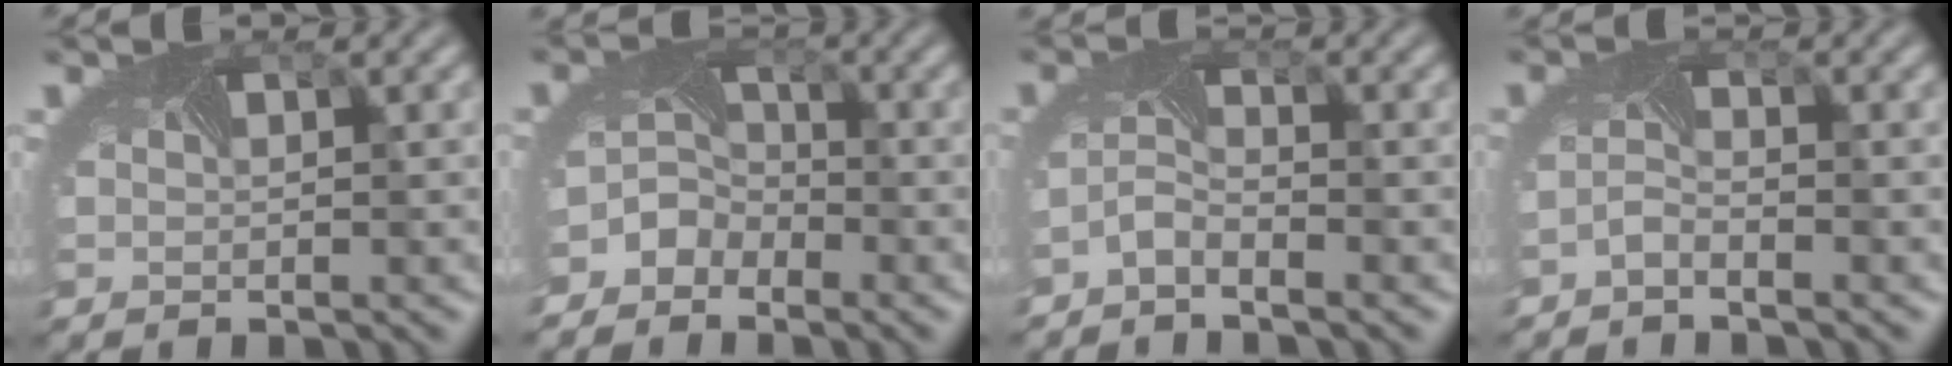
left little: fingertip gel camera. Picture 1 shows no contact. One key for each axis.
{"total": 3.3, "fx": -2.5, "fy": 2.0, "fz": 0.6, "tx": -0.007, "ty": -0.002, "tz": -0.055}
{"total": 1.8, "fx": -1.7, "fy": 0.3, "fz": 0.6, "tx": -0.026, "ty": -0.001, "tz": -0.041}
{"total": 1.3, "fx": -1.3, "fy": 0.0, "fz": 0.3, "tx": -0.017, "ty": -0.001, "tz": -0.030}